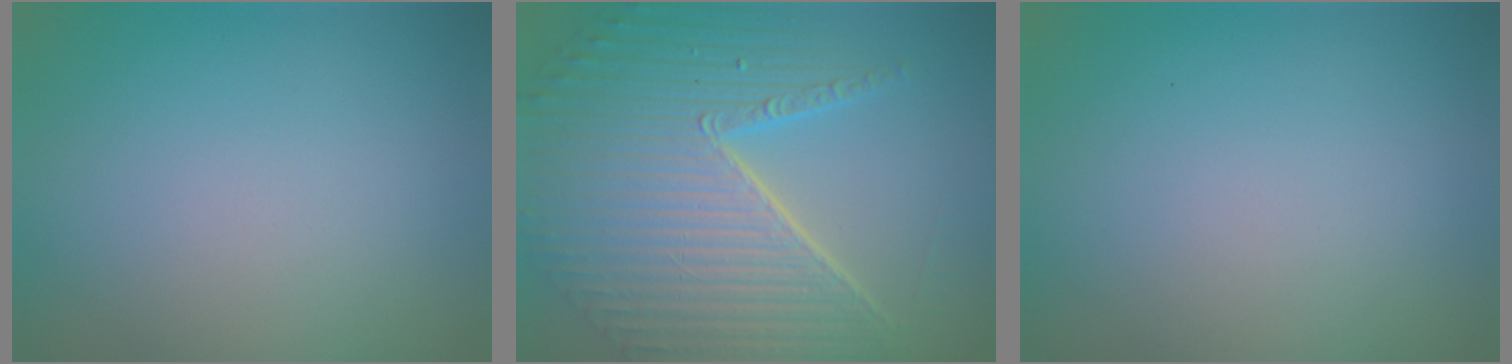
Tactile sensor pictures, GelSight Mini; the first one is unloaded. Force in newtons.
{"total": 10.6, "press": 6.9, "slide": 8.1}
{"total": 0.0}